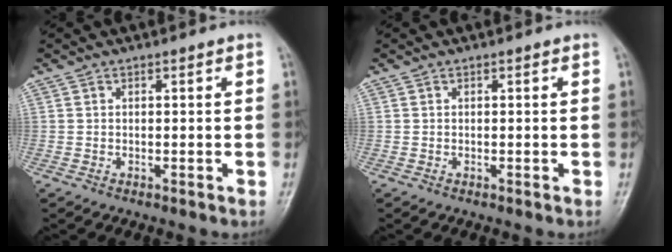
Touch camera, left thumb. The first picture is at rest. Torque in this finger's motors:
{"motor_torque": [0.00, 0.00, 0.02, 0.00, 0.00]}